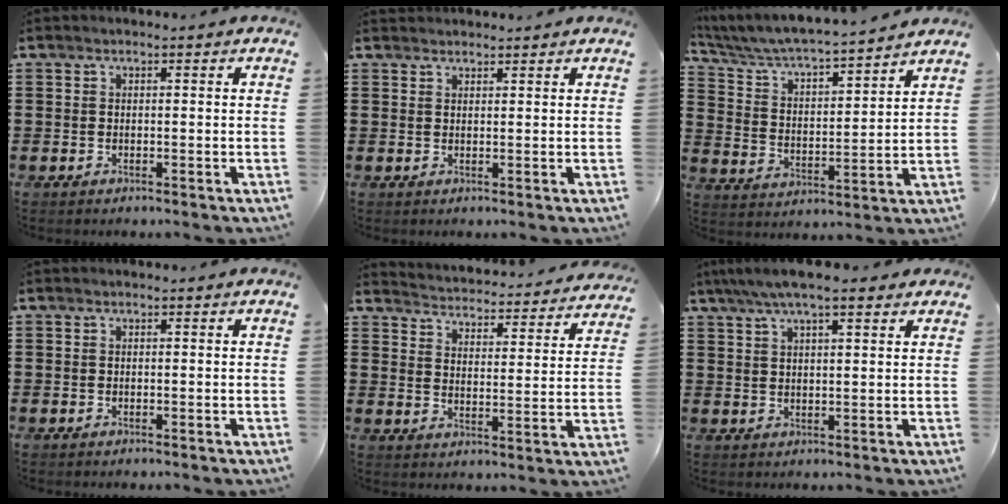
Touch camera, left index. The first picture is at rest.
{"total": 1.3, "force": [1.3, 0.2, -0.1], "torque": [0.000, 0.000, 0.025]}
{"total": 4.7, "force": [4.4, 0.3, 1.6], "torque": [-0.055, -0.037, 0.065]}
{"total": 0.0}
{"total": 3.4, "force": [3.4, -0.3, -0.2], "torque": [-0.020, -0.038, 0.051]}
{"total": 6.1, "force": [4.4, 1.1, 4.0], "torque": [-0.086, -0.002, 0.079]}